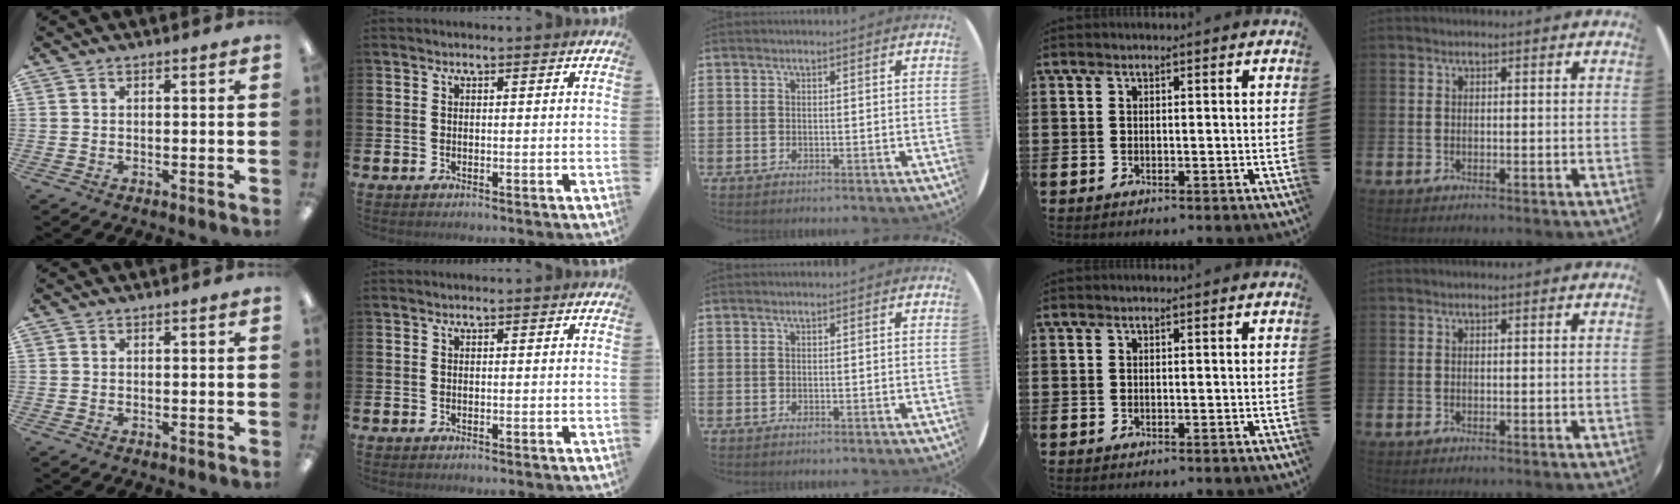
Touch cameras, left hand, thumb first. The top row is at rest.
{}